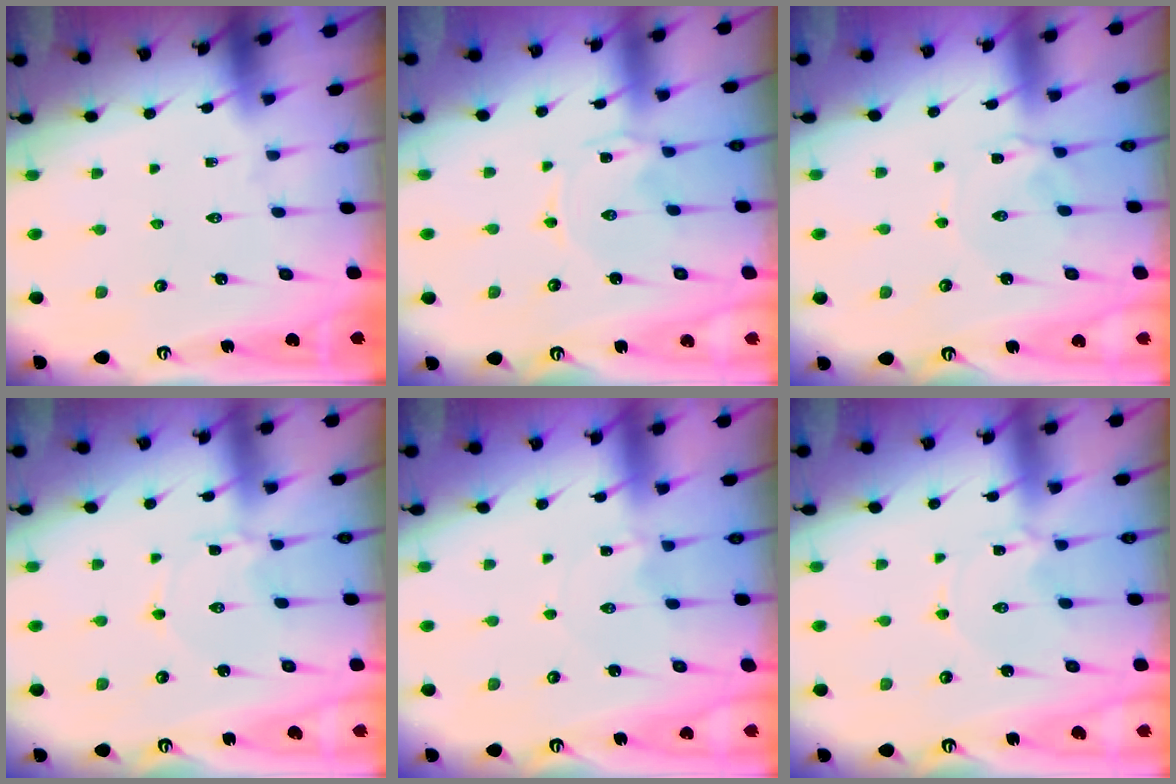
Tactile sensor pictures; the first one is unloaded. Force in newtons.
{"total": 0.7, "press": 0.7, "slide": 0.1}
{"total": 2.3, "press": 2.2, "slide": 0.4}
{"total": 2.8, "press": 2.8, "slide": 0.3}
{"total": 1.0, "press": 1.0, "slide": 0.3}
{"total": 2.3, "press": 2.3, "slide": 0.4}